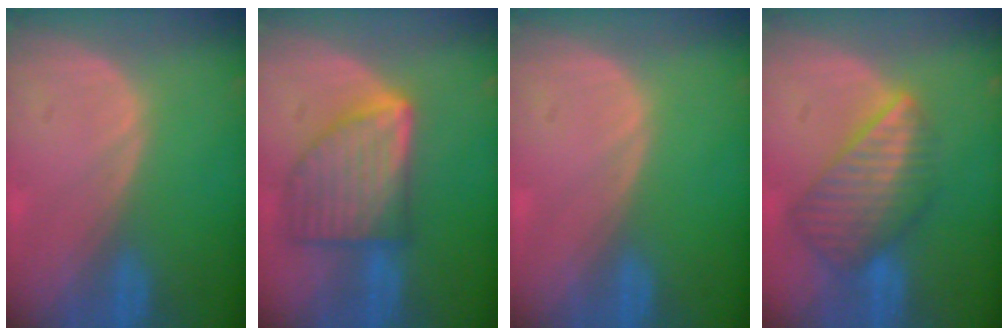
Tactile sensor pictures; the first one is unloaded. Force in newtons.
{"total": 9.1, "press": 9.1, "slide": 0.4}
{"total": 0.0}
{"total": 8.6, "press": 7.6, "slide": 4.0}